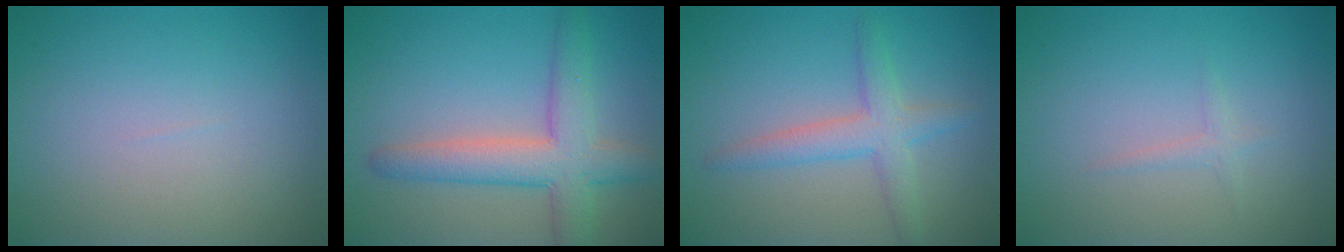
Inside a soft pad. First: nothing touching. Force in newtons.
{"total": 5.8, "press": 5.8, "slide": 0.2}
{"total": 3.4, "press": 3.4, "slide": 0.3}
{"total": 0.8, "press": 0.8, "slide": 0.1}